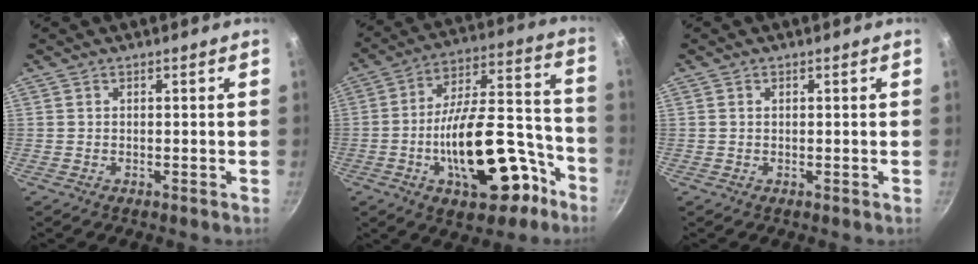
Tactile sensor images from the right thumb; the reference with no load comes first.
{"total": 22.8, "force": [-9.2, 10.8, 17.8], "torque": [-0.239, 0.080, -0.128]}
{"total": 0.5, "force": [0.2, 0.4, 0.3], "torque": [-0.006, 0.002, 0.003]}